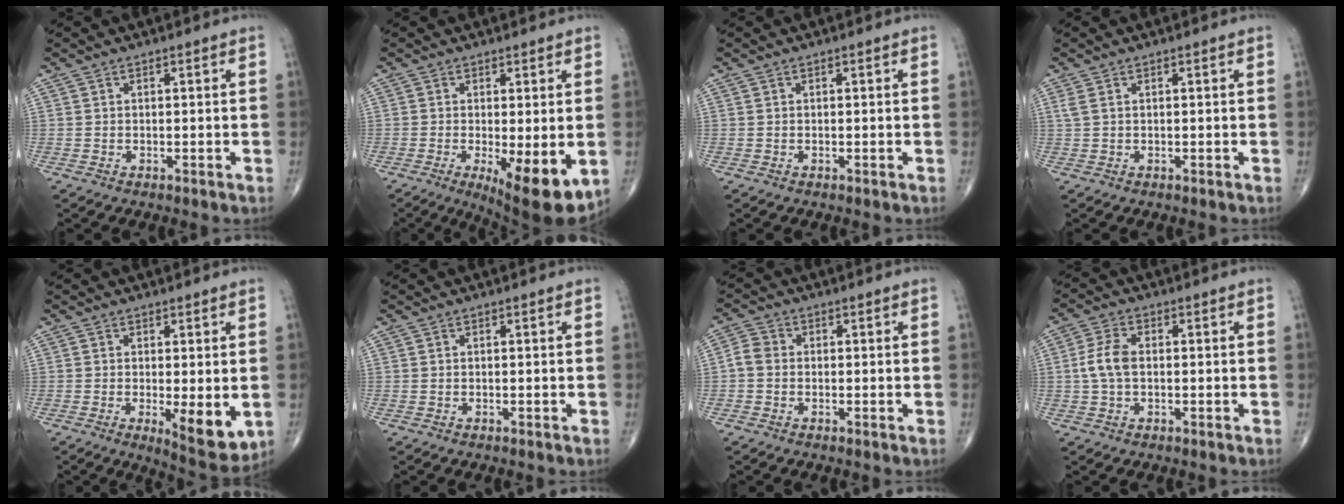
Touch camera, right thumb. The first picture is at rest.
{"total": 11.1, "force": [-2.9, 3.4, 10.2], "torque": [-0.144, -0.024, -0.034]}
{"total": 0.0}
{"total": 1.2, "force": [0.5, 0.5, 1.0], "torque": [-0.031, 0.012, 0.016]}
{"total": 7.8, "force": [-1.3, 2.5, 7.3], "torque": [-0.097, -0.022, -0.013]}
{"total": 0.0}
{"total": 3.0, "force": [-0.5, 2.5, 1.6], "torque": [-0.027, 0.008, -0.019]}
{"total": 5.2, "force": [0.0, 3.0, 4.2], "torque": [-0.098, 0.011, -0.004]}